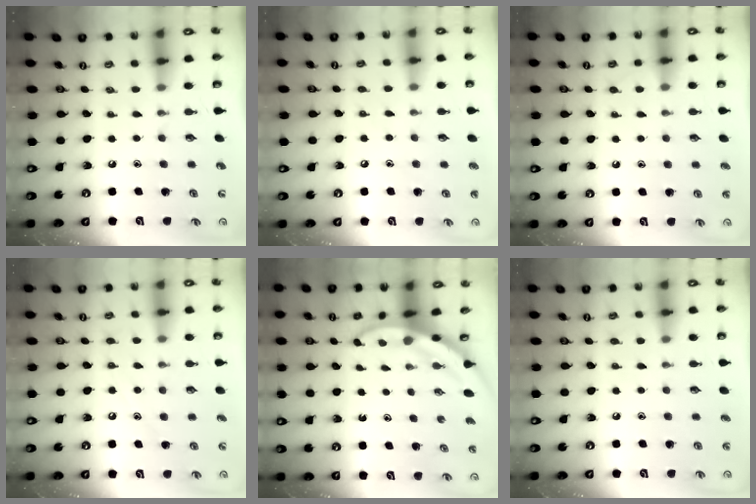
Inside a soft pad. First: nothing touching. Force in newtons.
{"total": 5.3, "press": 5.3, "slide": 0.5}
{"total": 4.2, "press": 4.2, "slide": 0.4}
{"total": 7.1, "press": 7.1, "slide": 0.7}
{"total": 3.8, "press": 3.8, "slide": 0.5}
{"total": 5.0, "press": 5.0, "slide": 0.6}